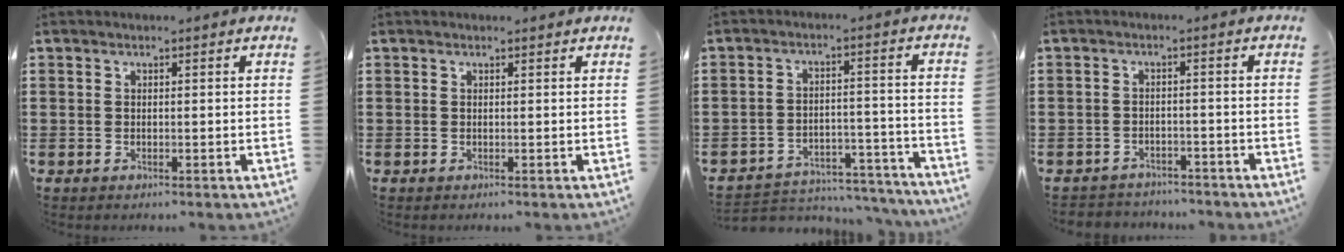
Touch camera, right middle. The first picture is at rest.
{"total": 0.0}
{"total": 4.3, "force": [-4.1, 0.8, 0.6], "torque": [-0.023, 0.002, -0.089]}
{"total": 2.5, "force": [-2.5, 0.4, -0.2], "torque": [-0.005, -0.002, -0.055]}